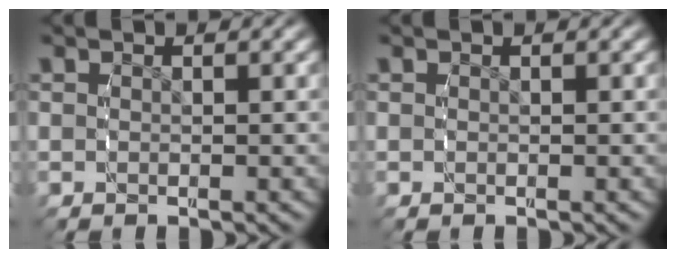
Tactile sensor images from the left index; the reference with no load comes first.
{"total": 0.0}